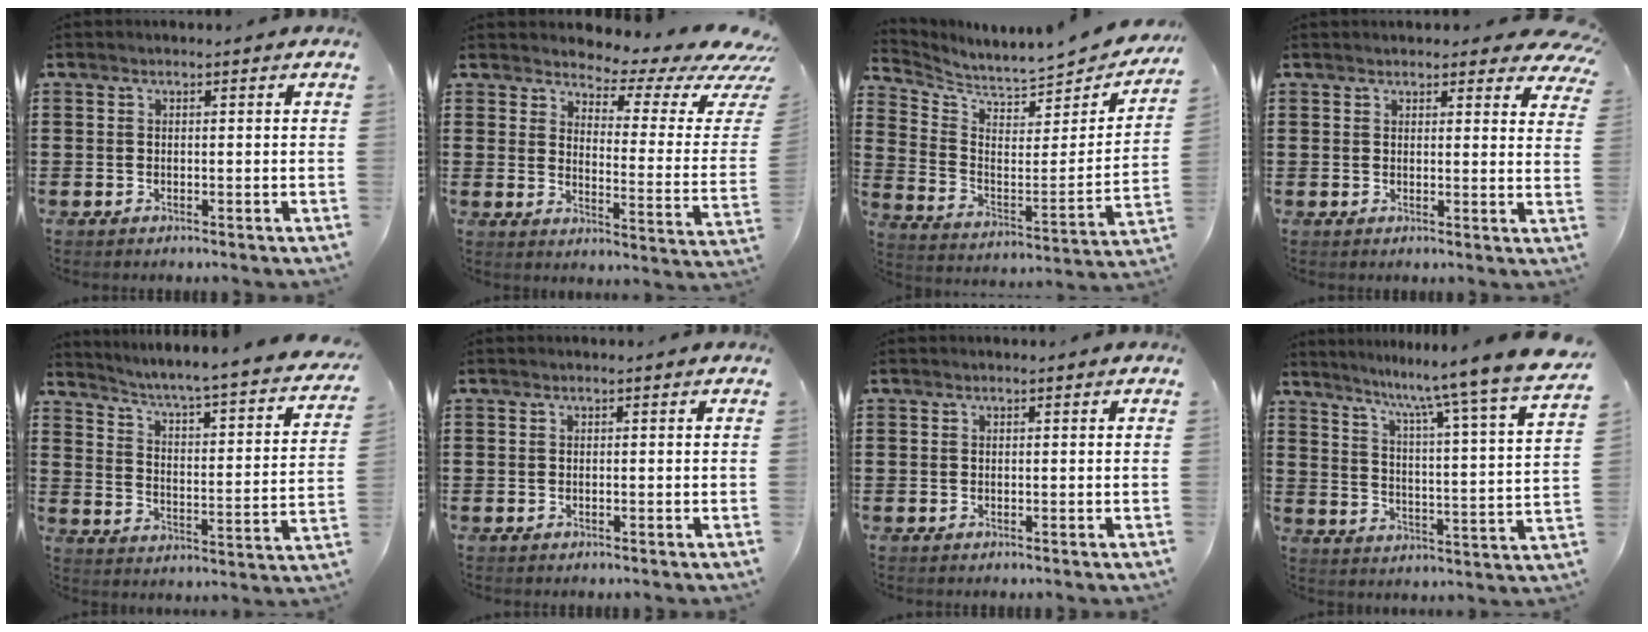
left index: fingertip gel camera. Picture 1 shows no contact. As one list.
[{"total": 4.1, "force": [3.4, 1.2, 2.0], "torque": [-0.044, -0.031, 0.051]}, {"total": 4.7, "force": [4.6, 0.4, 1.1], "torque": [-0.050, -0.051, 0.074]}, {"total": 3.6, "force": [3.2, 1.2, 1.1], "torque": [-0.015, -0.010, 0.057]}, {"total": 3.0, "force": [2.4, -1.0, 1.6], "torque": [-0.048, -0.043, 0.022]}, {"total": 0.0}, {"total": 0.0}, {"total": 7.8, "force": [6.6, -2.0, 3.7], "torque": [-0.083, -0.074, 0.096]}]